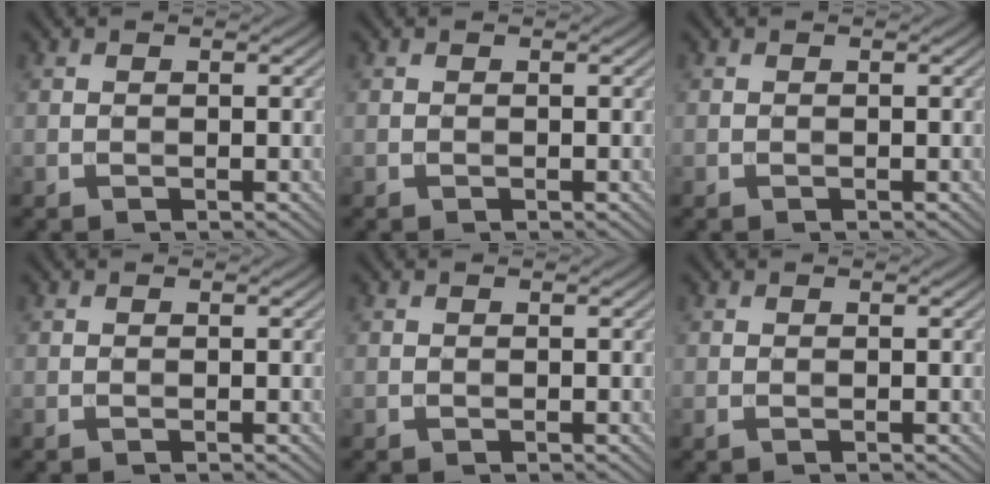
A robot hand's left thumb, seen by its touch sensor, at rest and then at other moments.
{"total": 0.0}
{"total": 0.0}
{"total": 0.0}
{"total": 0.0}
{"total": 0.0}